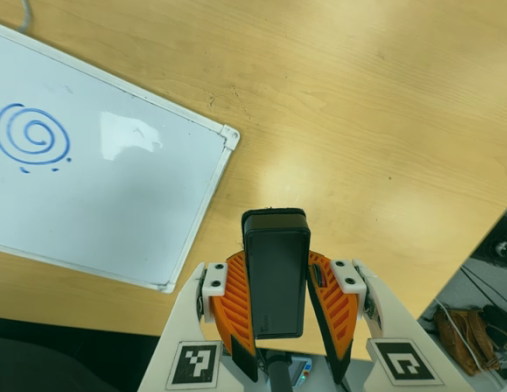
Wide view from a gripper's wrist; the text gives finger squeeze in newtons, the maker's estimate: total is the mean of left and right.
{"total": 7.8, "left": 6.9, "right": 8.8}